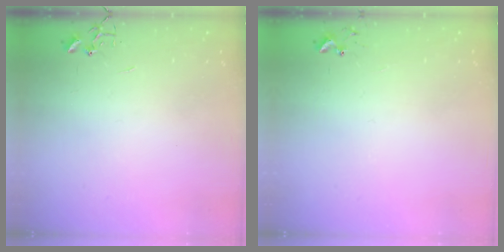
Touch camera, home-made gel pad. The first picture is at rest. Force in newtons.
{"total": 5.5, "press": 5.4, "slide": 0.4}